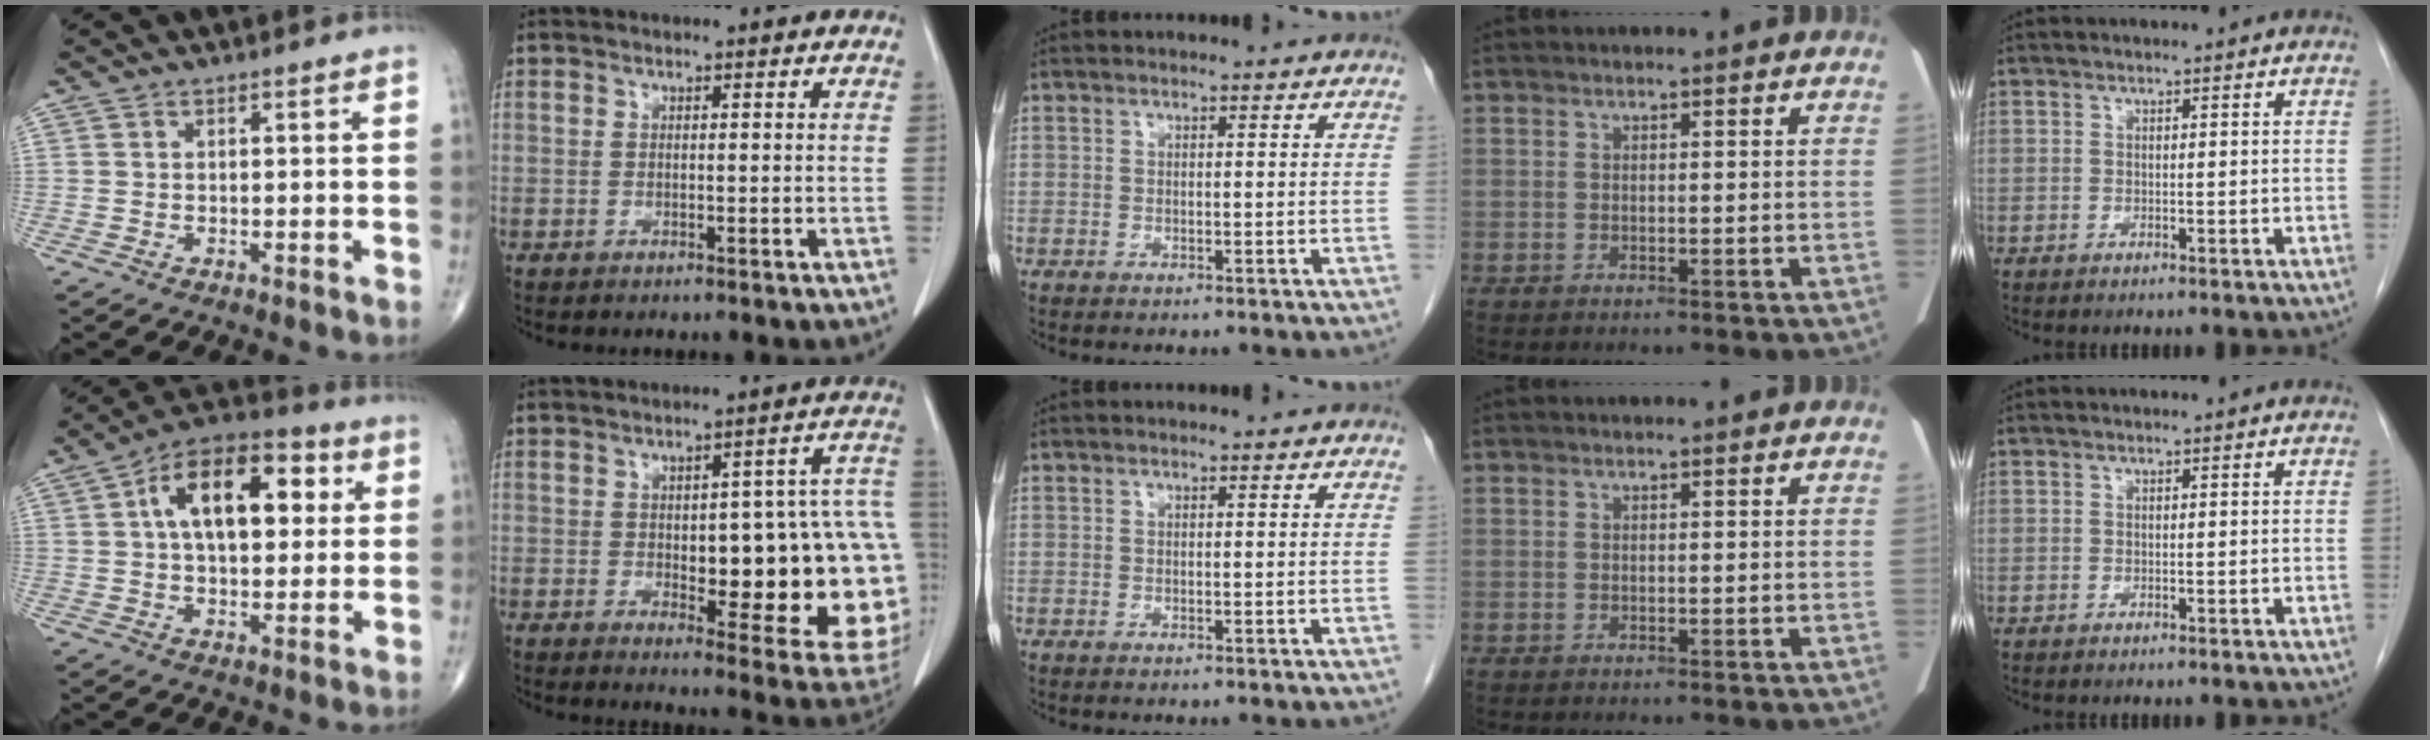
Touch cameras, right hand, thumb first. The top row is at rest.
{"thumb": {"total": 17.1, "force": [3.9, 9.3, 13.8], "torque": [-0.189, 0.022, 0.054]}, "index": {"total": 22.1, "force": [-1.8, 6.0, 21.2], "torque": [-0.182, 0.026, 0.001]}}